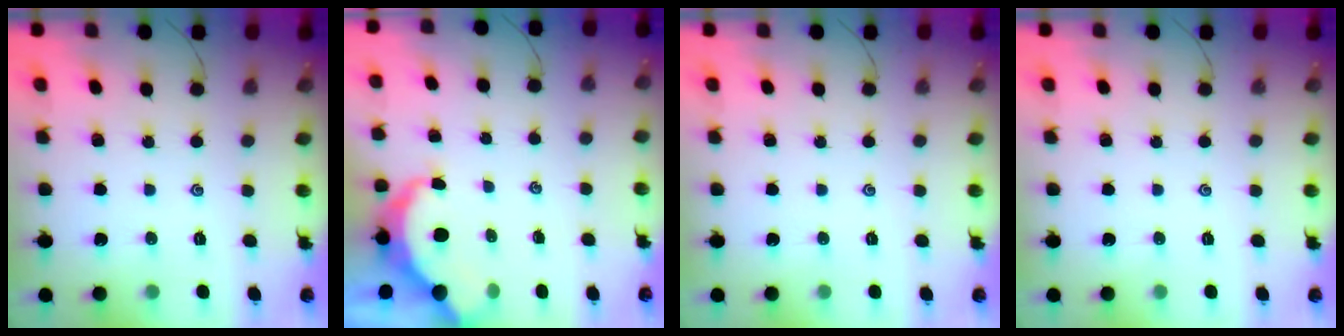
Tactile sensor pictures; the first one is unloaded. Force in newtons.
{"total": 5.5, "press": 5.5, "slide": 0.4}
{"total": 0.0}
{"total": 0.0}